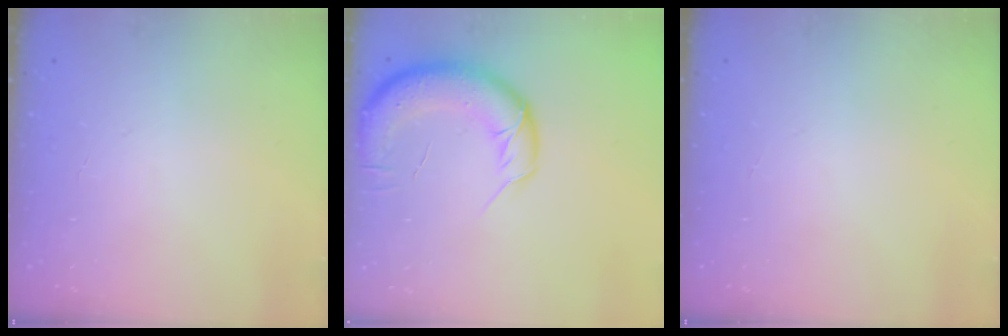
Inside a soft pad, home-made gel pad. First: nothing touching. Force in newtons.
{"total": 14.6, "press": 14.3, "slide": 3.1}
{"total": 0.0}